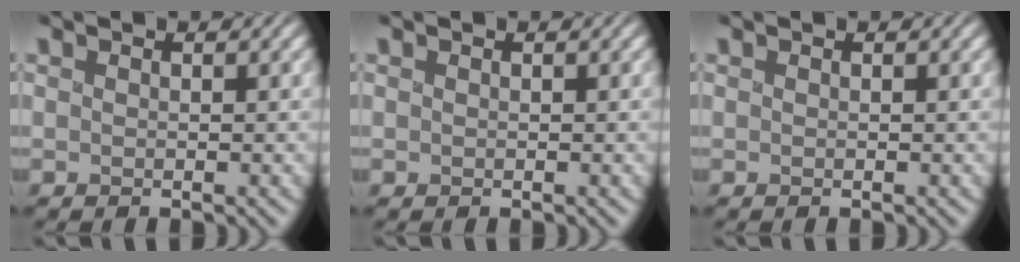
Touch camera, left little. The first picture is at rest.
{"total": 0.0}
{"total": 0.0}